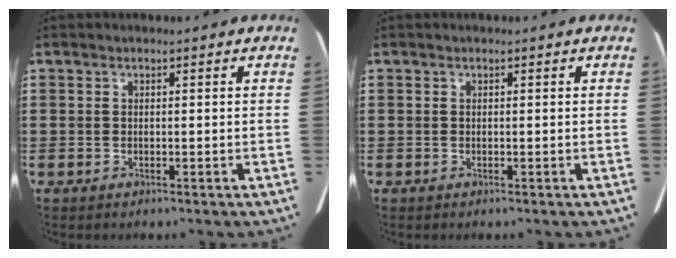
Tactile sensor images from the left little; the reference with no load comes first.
{"total": 0.0}